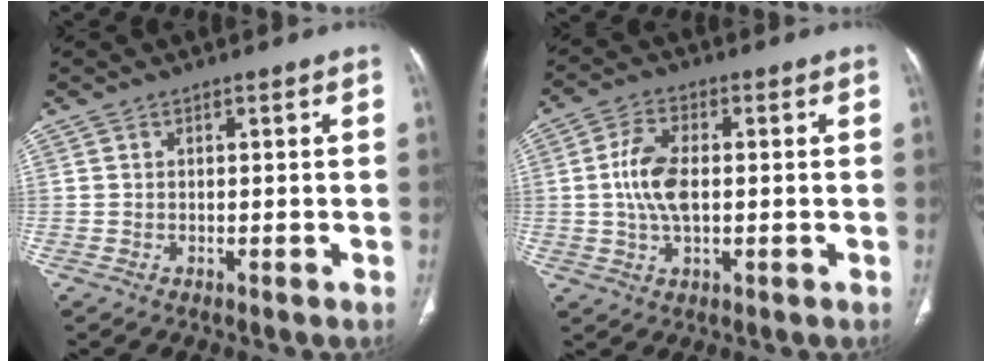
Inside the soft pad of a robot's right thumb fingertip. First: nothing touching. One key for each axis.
{"total": 8.1, "fx": 0.2, "fy": 4.4, "fz": 6.8, "tx": -0.138, "ty": 0.006, "tz": 0.000}